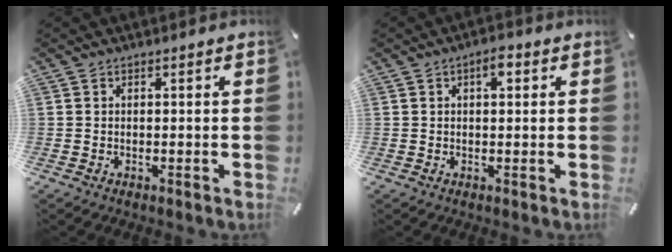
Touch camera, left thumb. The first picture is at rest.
{"total": 3.4, "force": [1.2, 1.6, 2.8], "torque": [-0.043, 0.002, 0.015]}